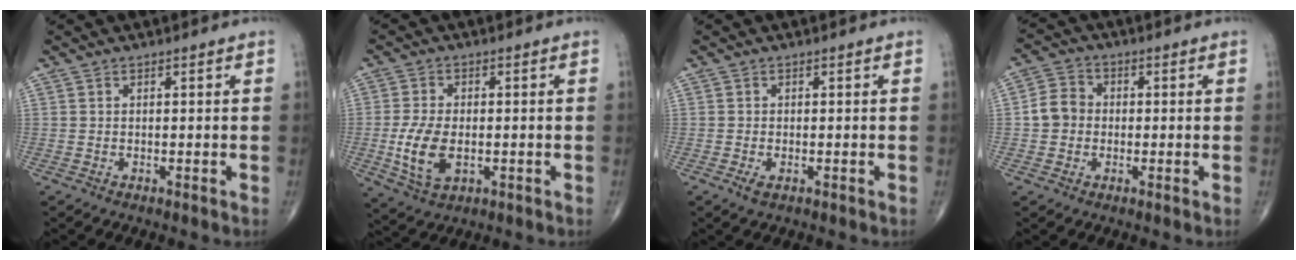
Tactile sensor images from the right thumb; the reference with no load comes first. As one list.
[{"total": 8.6, "force": [-1.5, 4.9, 6.9], "torque": [-0.138, -0.006, -0.023]}, {"total": 1.5, "force": [-0.6, 0.7, 1.2], "torque": [-0.026, -0.003, -0.012]}, {"total": 5.4, "force": [-0.5, 4.8, 2.4], "torque": [-0.032, 0.015, -0.018]}]